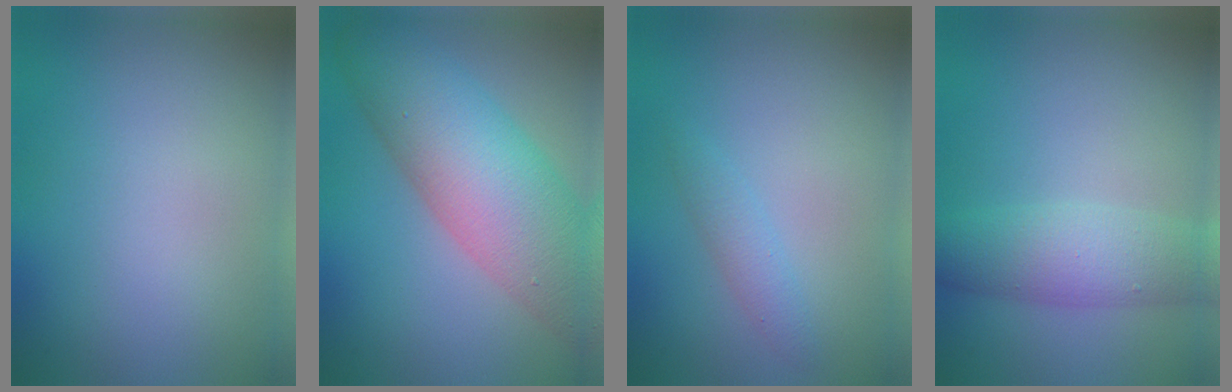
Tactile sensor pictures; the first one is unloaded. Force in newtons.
{"total": 11.5, "press": 11.5, "slide": 0.4}
{"total": 1.4, "press": 1.4, "slide": 0.0}
{"total": 4.9, "press": 4.9, "slide": 0.1}